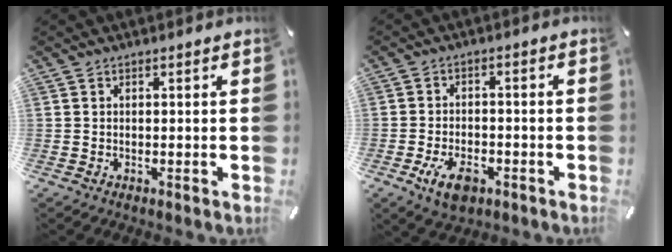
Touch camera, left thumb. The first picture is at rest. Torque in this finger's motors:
{"motor_torque": [-0.06, 1.17, 0.02, 0.13, 0.01]}